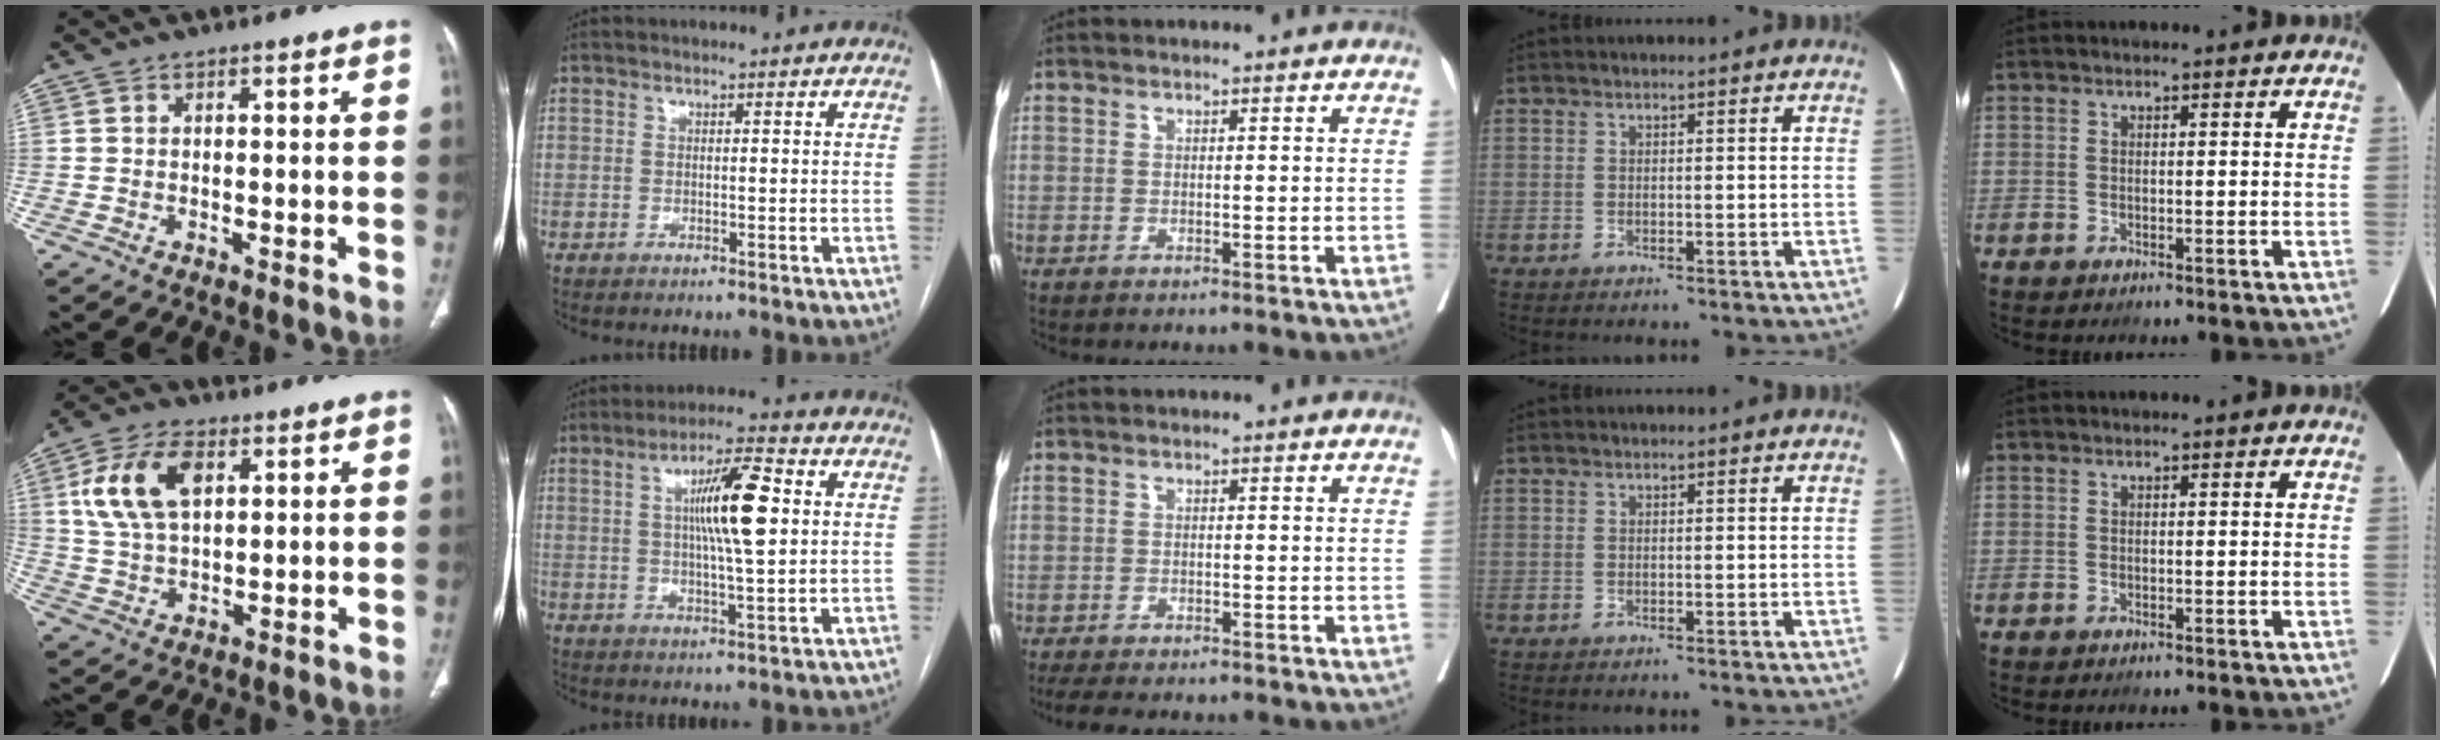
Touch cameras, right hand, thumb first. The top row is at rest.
{"thumb": {"total": 12.7, "force": [4.1, 7.3, 9.6], "torque": [-0.179, -0.001, 0.081]}, "index": {"total": 10.3, "force": [1.9, 1.2, 10.1], "torque": [-0.174, 0.010, 0.031]}, "middle": {"total": 7.7, "force": [-6.6, 1.7, 3.4], "torque": [-0.048, -0.008, -0.096]}}